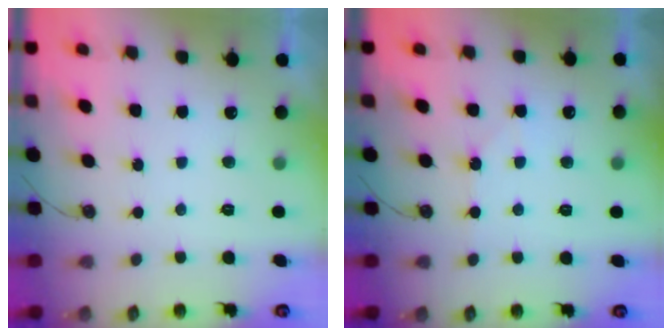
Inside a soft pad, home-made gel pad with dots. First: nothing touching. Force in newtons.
{"total": 3.4, "press": 3.3, "slide": 0.6}